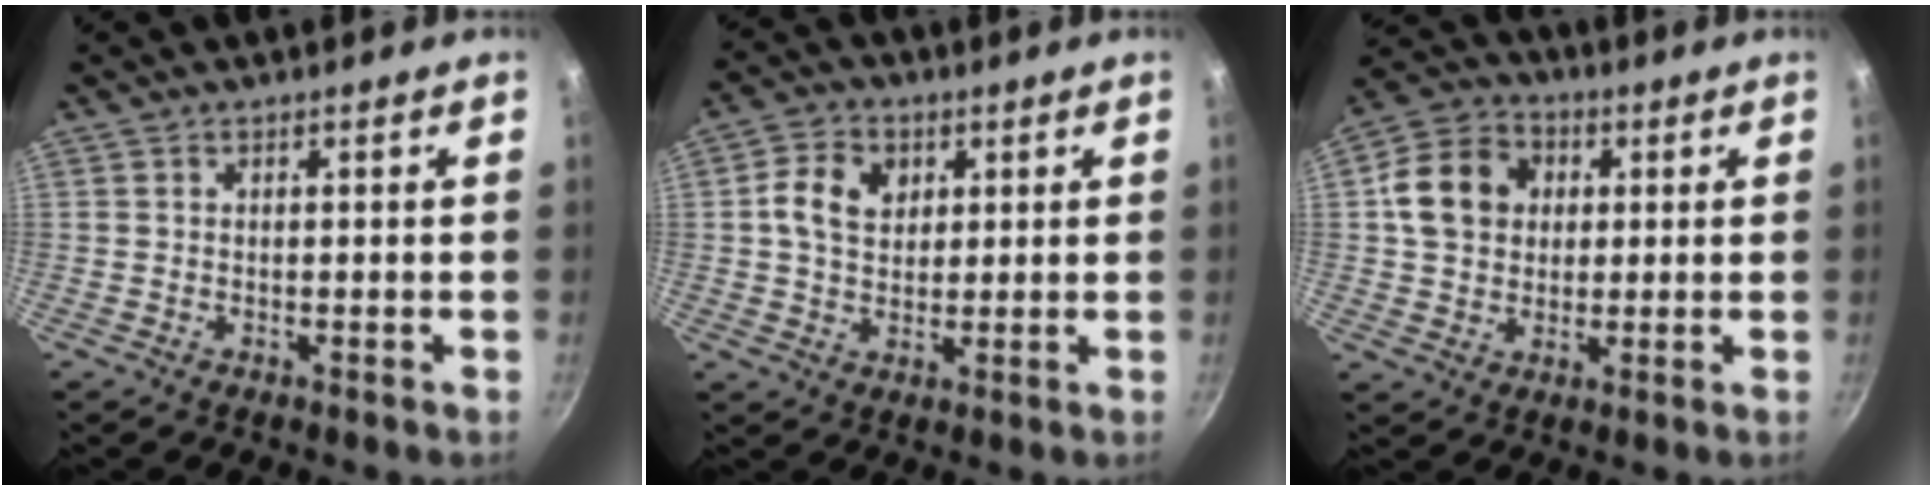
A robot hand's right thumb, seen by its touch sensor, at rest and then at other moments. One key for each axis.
{"total": 7.8, "fx": 1.9, "fy": 6.0, "fz": 4.7, "tx": -0.069, "ty": 0.000, "tz": 0.030}
{"total": 12.3, "fx": 1.8, "fy": 10.3, "fz": 6.5, "tx": -0.096, "ty": 0.012, "tz": 0.023}